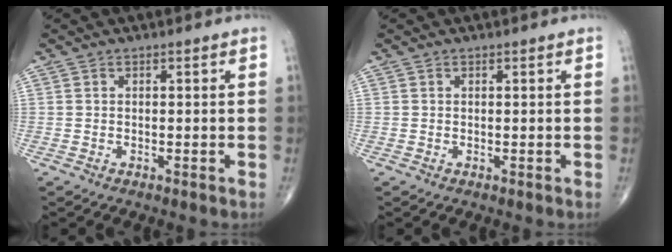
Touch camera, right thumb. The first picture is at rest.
{"total": 0.0}